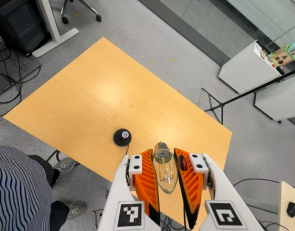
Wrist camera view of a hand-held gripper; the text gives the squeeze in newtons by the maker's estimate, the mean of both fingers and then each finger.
{"total": 23.9, "left": 26.1, "right": 21.8}